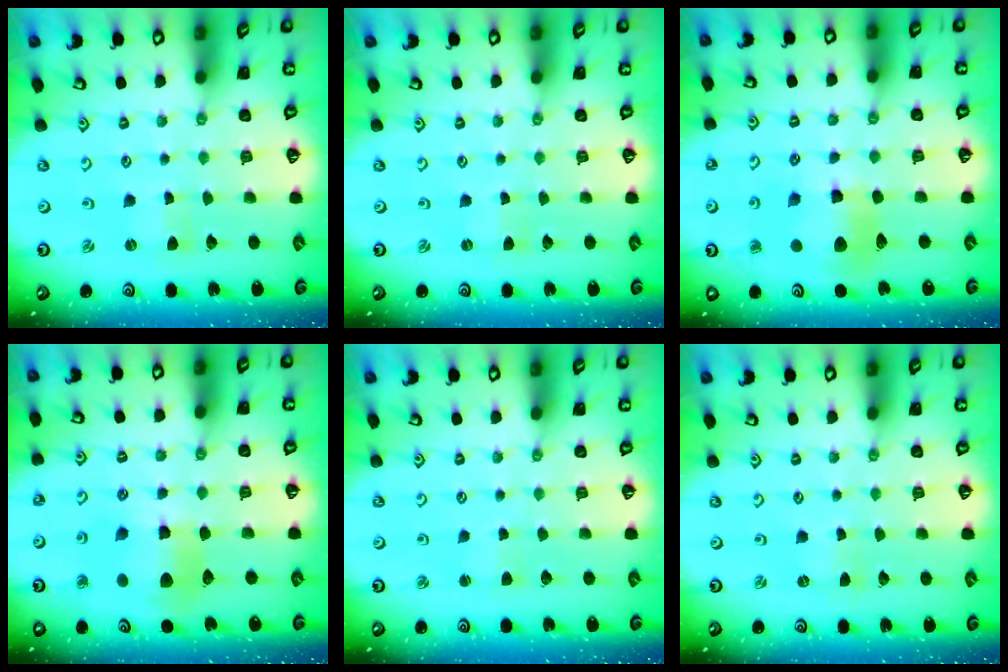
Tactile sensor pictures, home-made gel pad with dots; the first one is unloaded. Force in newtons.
{"total": 0.0}
{"total": 11.8, "press": 11.7, "slide": 1.3}
{"total": 10.7, "press": 10.6, "slide": 1.5}
{"total": 2.6, "press": 2.6, "slide": 0.3}
{"total": 0.0}